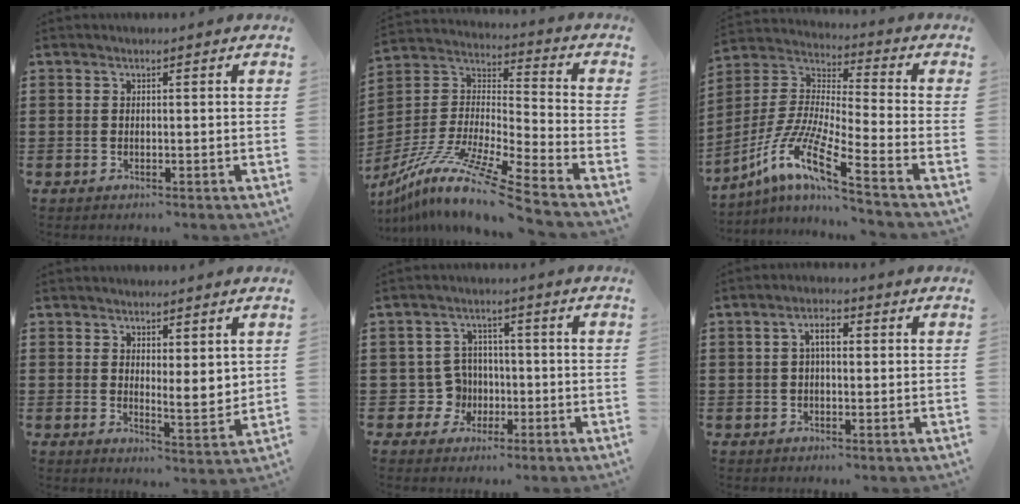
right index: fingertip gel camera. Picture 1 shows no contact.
{"total": 12.2, "force": [-10.1, -0.8, 6.9], "torque": [-0.143, -0.010, -0.204]}
{"total": 11.5, "force": [-8.1, 0.6, 8.1], "torque": [-0.196, -0.022, -0.173]}
{"total": 3.7, "force": [2.5, 1.5, 2.3], "torque": [-0.035, -0.012, 0.042]}
{"total": 5.5, "force": [-1.0, 5.1, 1.8], "torque": [-0.066, 0.006, -0.018]}
{"total": 3.3, "force": [0.5, 1.4, 2.9], "torque": [-0.056, 0.011, 0.006]}